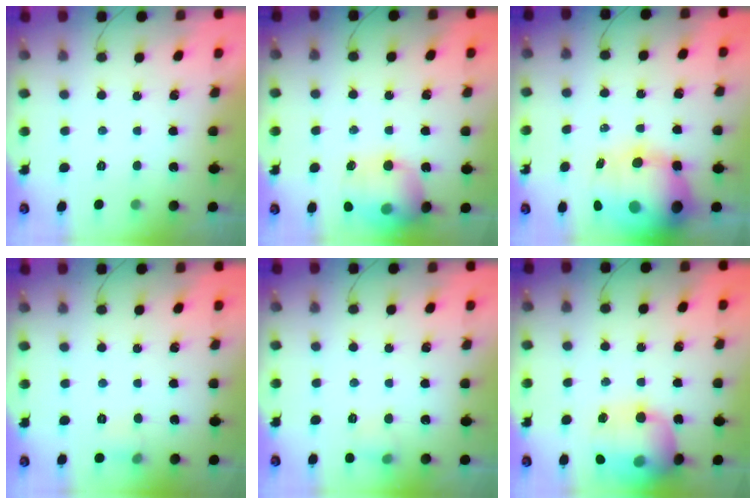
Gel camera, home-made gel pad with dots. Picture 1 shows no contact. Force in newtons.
{"total": 16.8, "press": 16.7, "slide": 2.4}
{"total": 22.6, "press": 22.0, "slide": 5.0}
{"total": 4.7, "press": 4.3, "slide": 1.8}
{"total": 5.0, "press": 4.8, "slide": 1.4}
{"total": 19.5, "press": 19.4, "slide": 2.4}